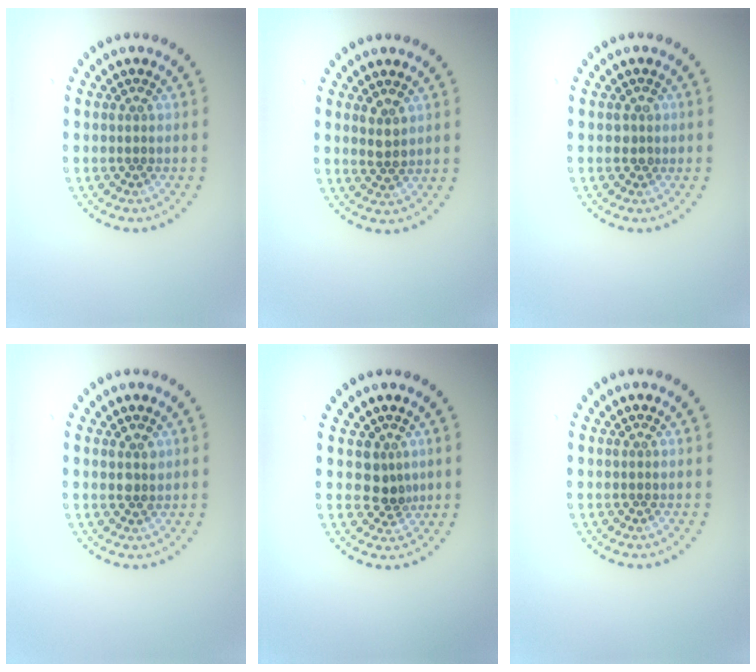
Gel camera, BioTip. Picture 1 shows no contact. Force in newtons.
{"total": 1.5, "press": 1.4, "slide": 0.6}
{"total": 0.9, "press": 0.7, "slide": 0.5}
{"total": 1.3, "press": 1.2, "slide": 0.5}
{"total": 2.2, "press": 1.7, "slide": 1.4}
{"total": 0.0}